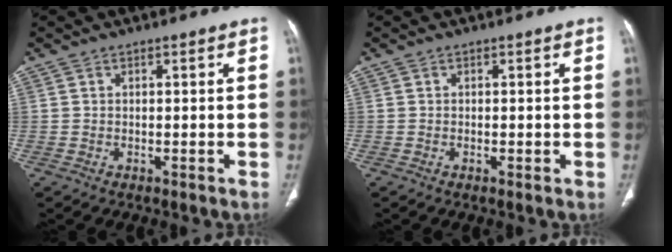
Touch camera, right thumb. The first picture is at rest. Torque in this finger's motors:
{"motor_torque": [-0.32, -0.67, -0.23, 0.23, -0.02]}